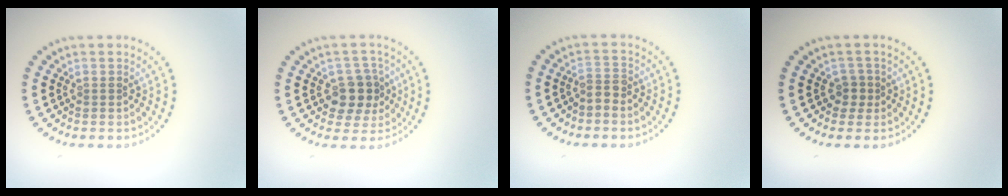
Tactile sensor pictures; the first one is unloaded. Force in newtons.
{"total": 3.7, "press": 3.4, "slide": 1.4}
{"total": 1.5, "press": 0.9, "slide": 1.1}
{"total": 1.4, "press": 1.2, "slide": 0.8}